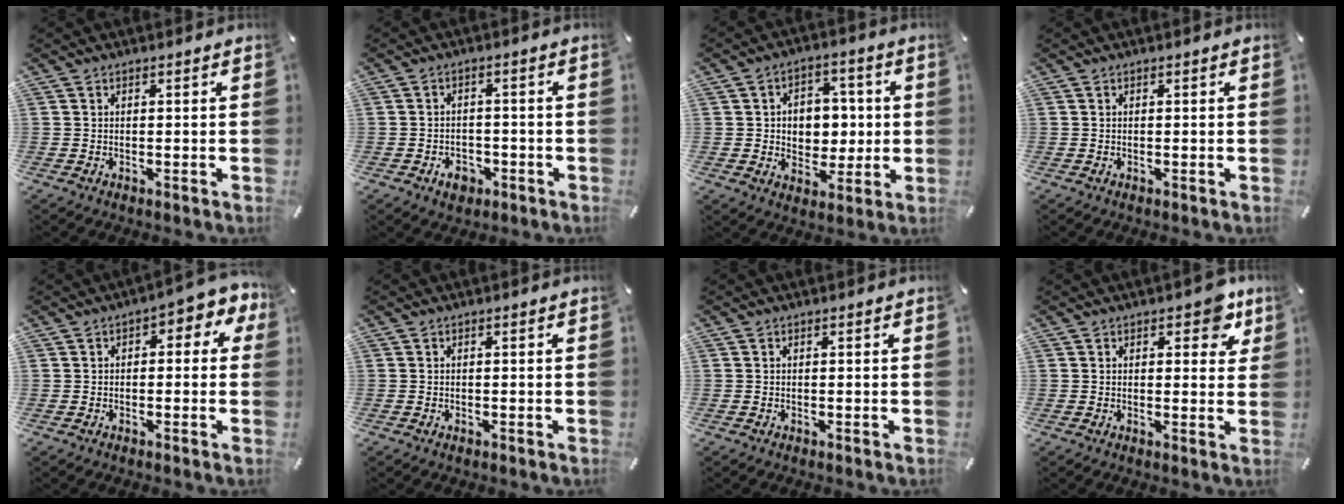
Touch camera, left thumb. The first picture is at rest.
{"total": 4.5, "force": [-2.4, 3.3, 1.9], "torque": [-0.034, 0.009, -0.043]}
{"total": 8.5, "force": [0.0, 7.4, 4.1], "torque": [-0.053, 0.006, 0.001]}
{"total": 0.0}
{"total": 4.2, "force": [0.3, 2.6, 3.3], "torque": [-0.042, 0.003, -0.005]}
{"total": 0.0}
{"total": 0.0}
{"total": 6.8, "force": [3.6, 3.7, 4.4], "torque": [-0.041, -0.010, 0.055]}